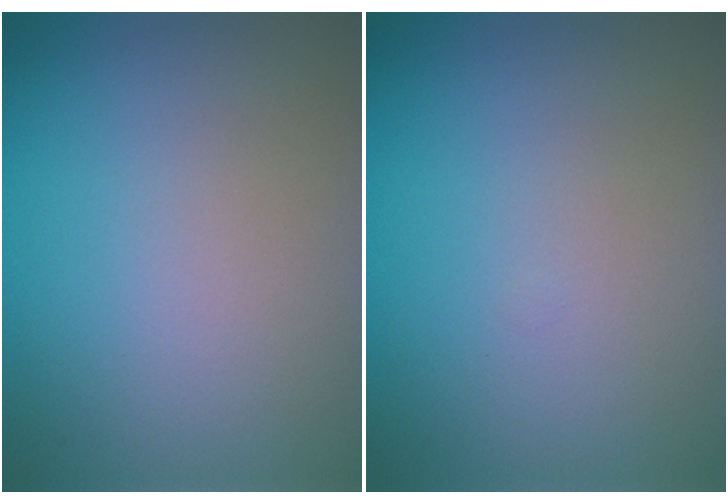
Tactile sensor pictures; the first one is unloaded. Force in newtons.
{"total": 0.0}